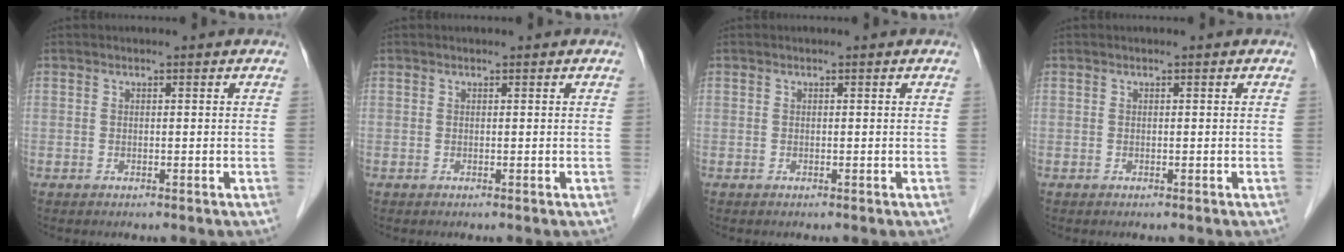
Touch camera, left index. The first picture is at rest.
{"total": 0.0}
{"total": 0.0}
{"total": 0.0}